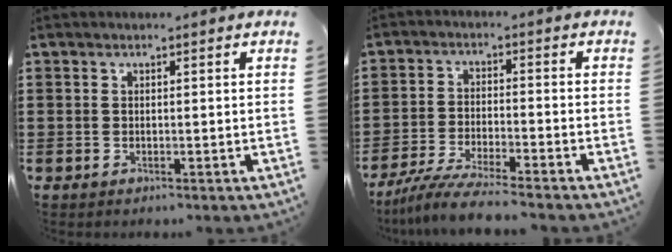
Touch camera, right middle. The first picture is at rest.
{"total": 6.2, "force": [-5.6, -0.3, 2.5], "torque": [-0.059, -0.021, -0.108]}